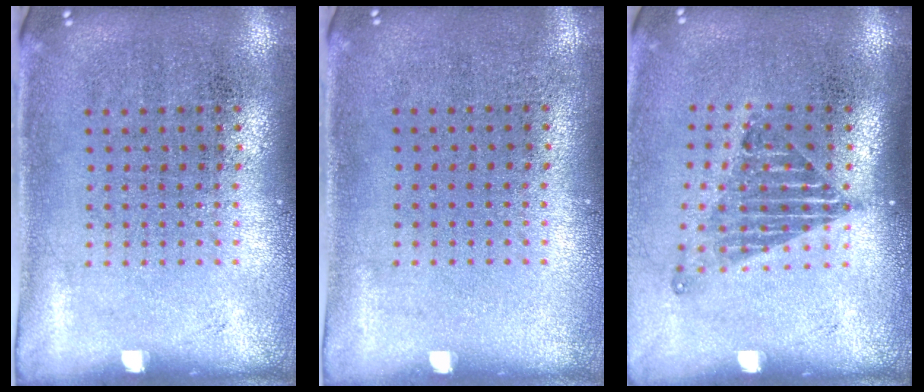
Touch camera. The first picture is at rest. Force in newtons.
{"total": 0.0}
{"total": 1.4, "press": 1.1, "slide": 0.9}